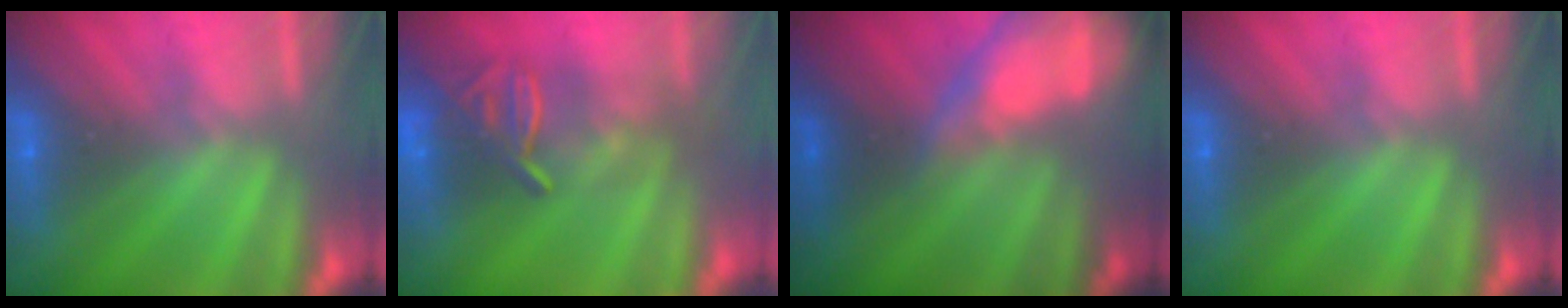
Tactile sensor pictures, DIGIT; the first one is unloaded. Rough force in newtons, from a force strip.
{"total": 7.3}
{"total": 7.6}
{"total": 0.0}